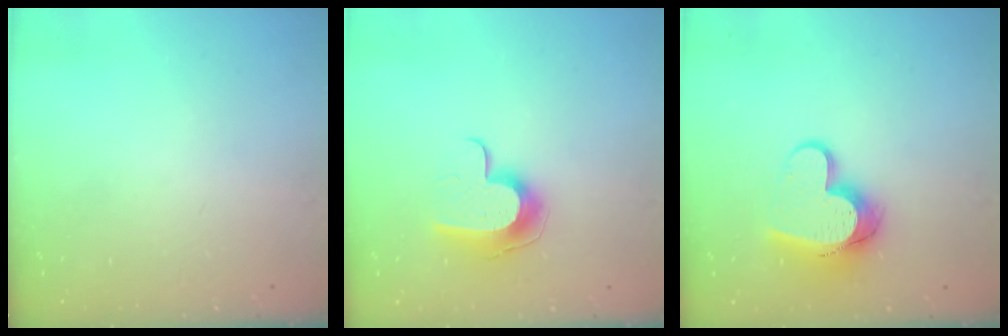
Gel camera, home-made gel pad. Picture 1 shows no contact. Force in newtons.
{"total": 10.3, "press": 10.3, "slide": 0.3}
{"total": 12.7, "press": 12.7, "slide": 1.4}